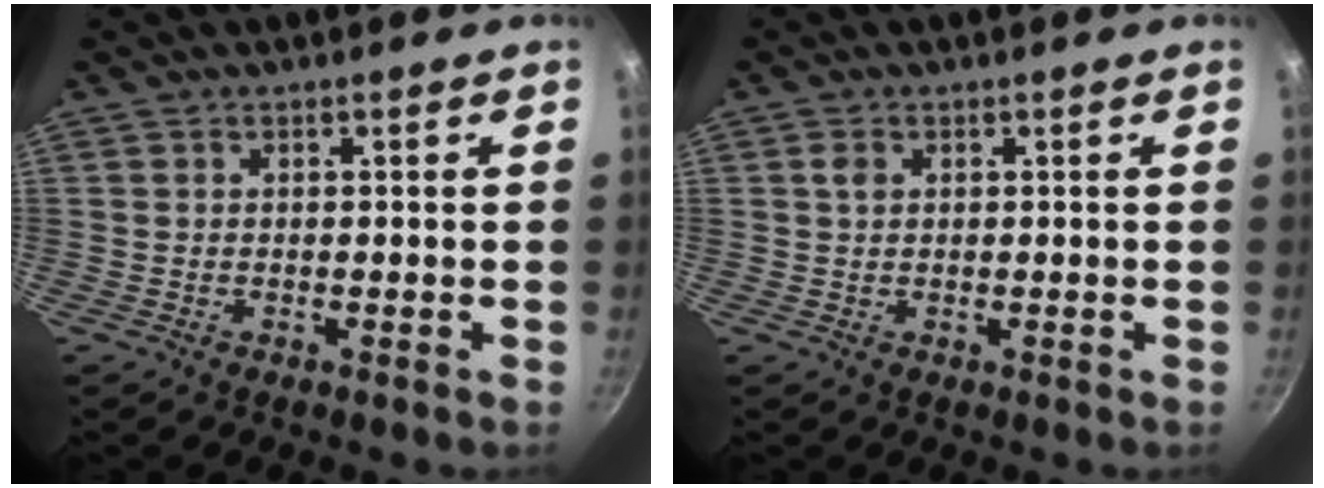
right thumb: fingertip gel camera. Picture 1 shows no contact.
{"total": 1.7, "force": [0.6, 1.2, 1.0], "torque": [-0.016, 0.000, 0.010]}